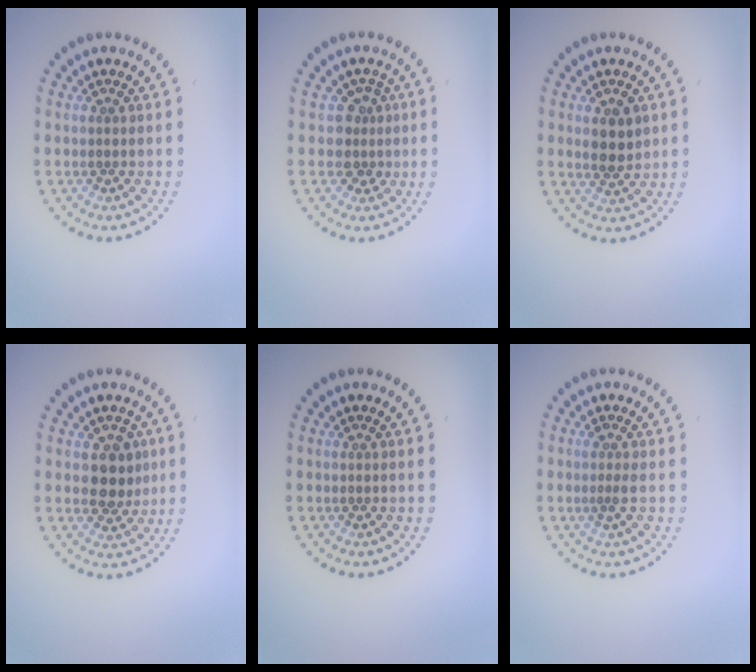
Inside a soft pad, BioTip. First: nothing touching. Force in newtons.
{"total": 2.4, "press": 1.9, "slide": 1.5}
{"total": 2.9, "press": 2.8, "slide": 0.8}
{"total": 3.4, "press": 3.3, "slide": 0.9}
{"total": 0.0}
{"total": 1.0, "press": 0.8, "slide": 0.6}